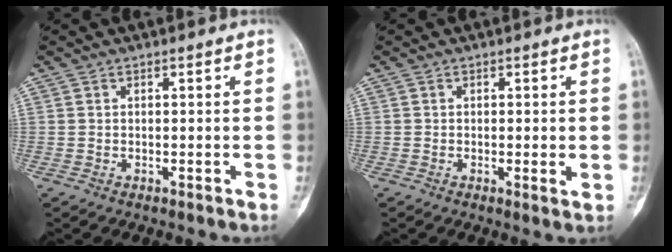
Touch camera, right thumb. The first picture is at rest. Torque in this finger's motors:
{"motor_torque": [-0.67, -0.05, -0.17, 0.06, -0.10]}